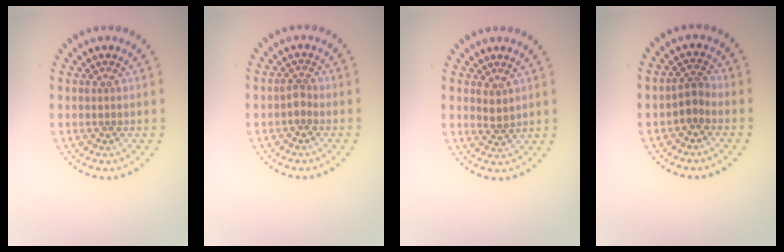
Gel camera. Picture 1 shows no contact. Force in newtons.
{"total": 0.9, "press": 0.7, "slide": 0.7}
{"total": 1.2, "press": 0.9, "slide": 0.7}
{"total": 1.6, "press": 1.3, "slide": 1.0}